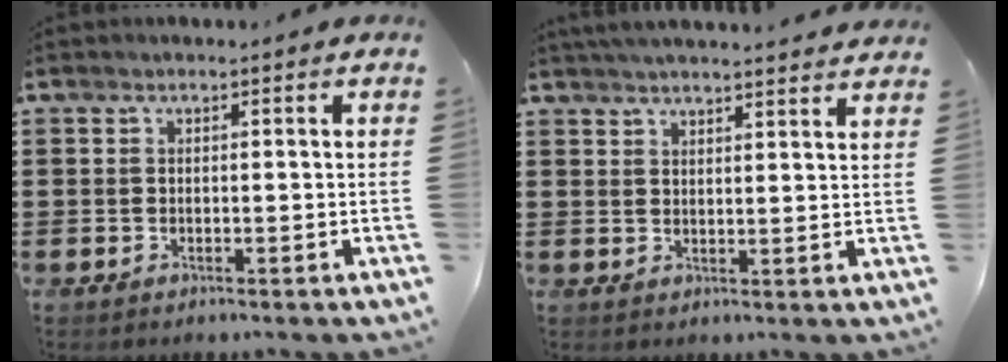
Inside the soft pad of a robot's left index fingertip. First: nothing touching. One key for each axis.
{"total": 3.3, "fx": 3.2, "fy": -0.4, "fz": 0.4, "tx": -0.016, "ty": -0.010, "tz": 0.060}